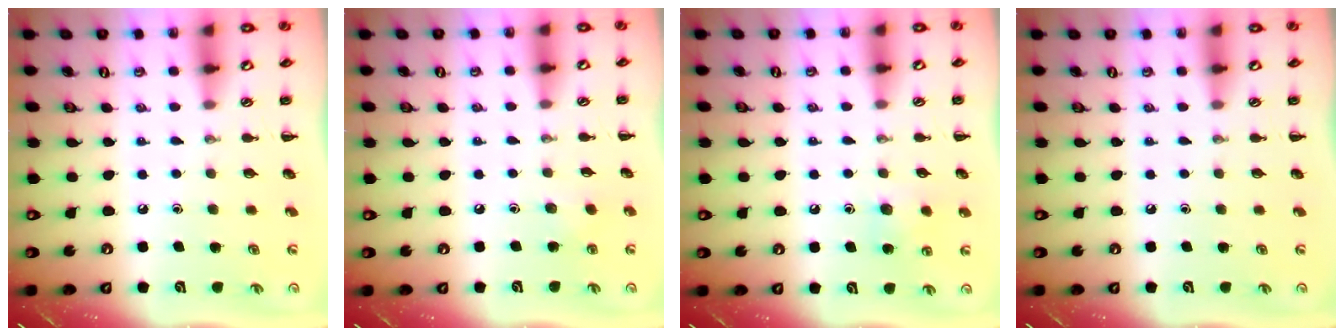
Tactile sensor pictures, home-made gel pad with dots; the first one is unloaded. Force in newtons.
{"total": 3.5, "press": 3.3, "slide": 1.1}
{"total": 7.4, "press": 7.2, "slide": 1.9}
{"total": 0.0}